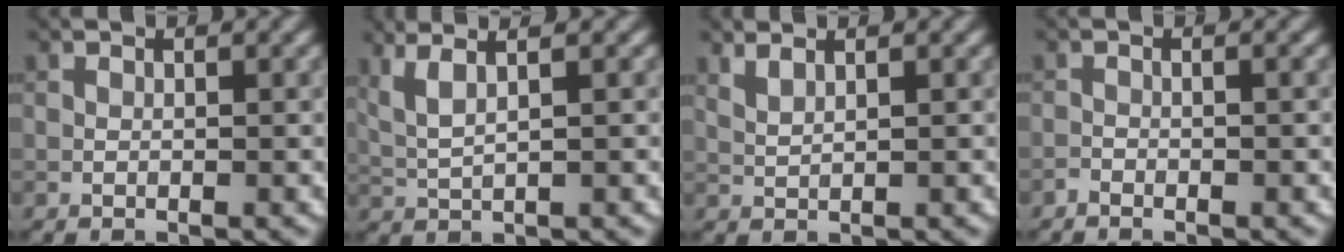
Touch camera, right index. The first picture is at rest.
{"total": 3.8, "force": [2.1, 1.2, 3.0], "torque": [-0.053, 0.015, 0.027]}
{"total": 1.6, "force": [1.3, 0.4, 0.9], "torque": [-0.022, -0.003, 0.025]}
{"total": 0.9, "force": [-0.7, 0.1, 0.5], "torque": [-0.009, 0.000, -0.015]}